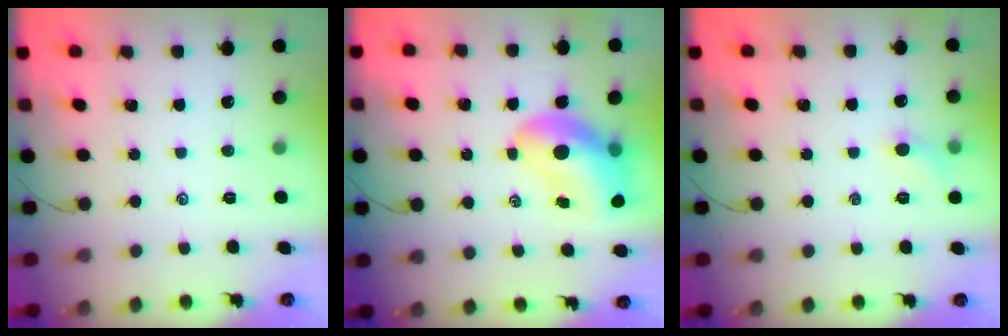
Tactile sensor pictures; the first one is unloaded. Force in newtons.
{"total": 13.9, "press": 13.3, "slide": 3.9}
{"total": 4.1, "press": 3.9, "slide": 1.2}